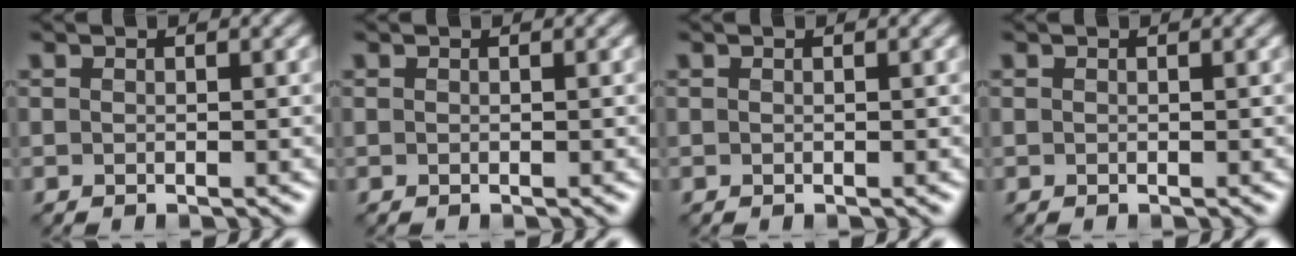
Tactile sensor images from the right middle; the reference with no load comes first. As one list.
[{"total": 0.0}, {"total": 0.0}, {"total": 0.0}]